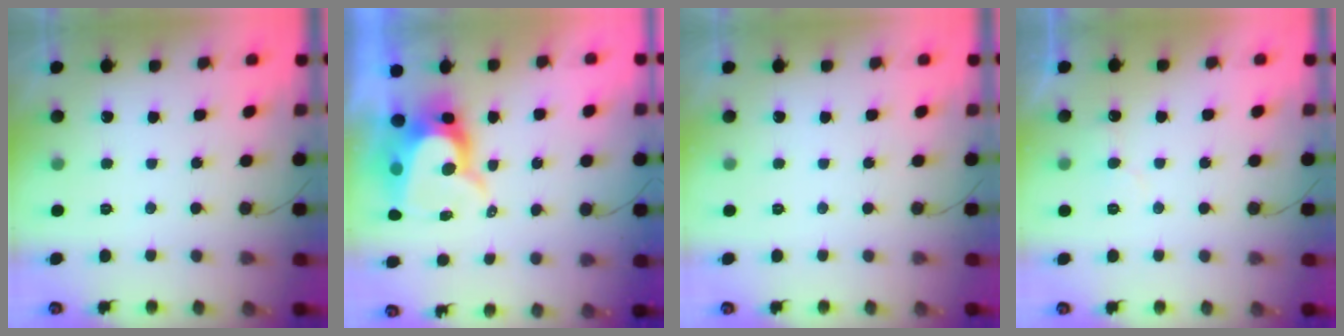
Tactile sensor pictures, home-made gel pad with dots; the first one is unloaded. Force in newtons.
{"total": 12.1, "press": 12.1, "slide": 1.0}
{"total": 0.0}
{"total": 4.2, "press": 4.1, "slide": 0.4}